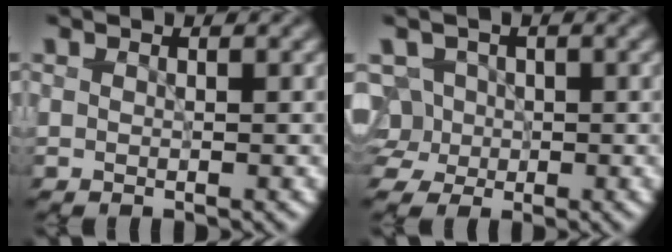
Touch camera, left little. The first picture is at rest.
{"total": 5.2, "force": [-0.3, 4.8, 2.2], "torque": [-0.032, 0.027, -0.026]}